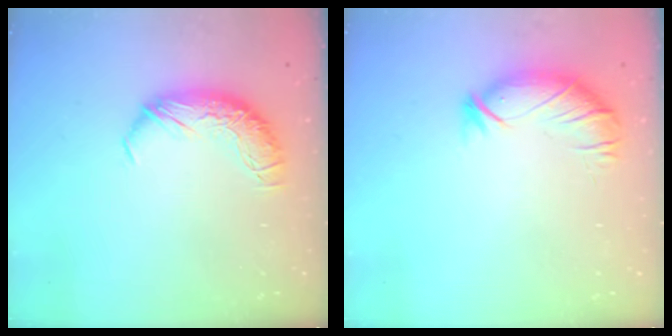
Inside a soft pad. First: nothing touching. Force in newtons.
{"total": 3.0, "press": 2.5, "slide": 1.7}